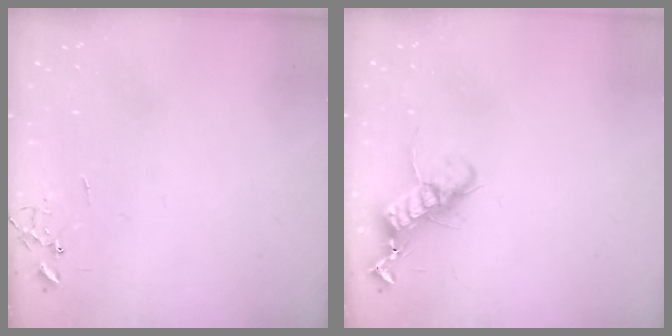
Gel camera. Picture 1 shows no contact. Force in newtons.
{"total": 12.5, "press": 12.5, "slide": 0.4}